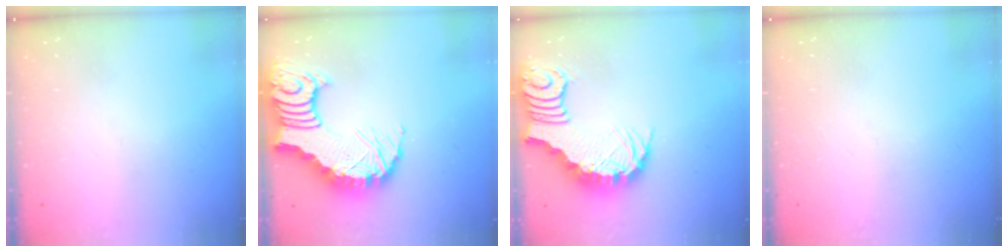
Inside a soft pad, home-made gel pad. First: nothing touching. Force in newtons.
{"total": 12.6, "press": 12.5, "slide": 1.6}
{"total": 3.8, "press": 3.7, "slide": 0.7}
{"total": 0.0}